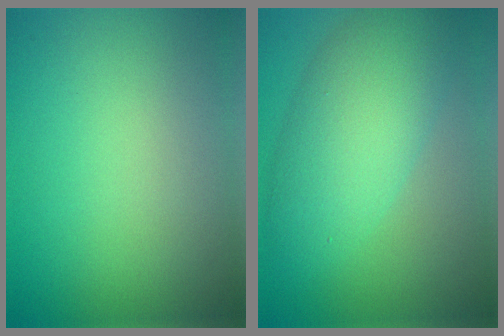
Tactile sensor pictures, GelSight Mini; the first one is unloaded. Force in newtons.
{"total": 6.9, "press": 6.9, "slide": 0.2}